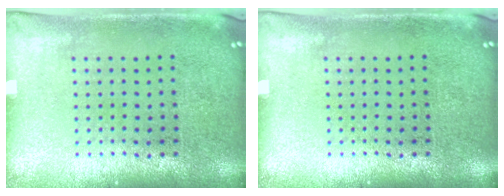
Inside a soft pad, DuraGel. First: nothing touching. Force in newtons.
{"total": 0.0}